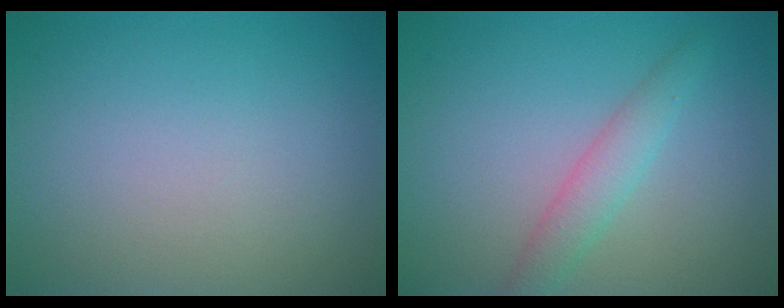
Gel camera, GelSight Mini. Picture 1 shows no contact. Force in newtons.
{"total": 2.4, "press": 2.4, "slide": 0.0}